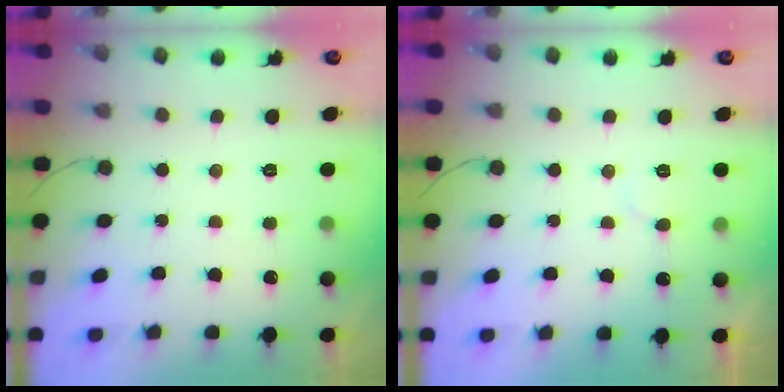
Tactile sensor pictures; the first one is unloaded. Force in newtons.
{"total": 3.8, "press": 3.8, "slide": 0.2}